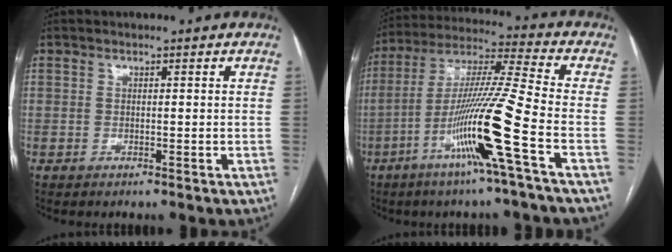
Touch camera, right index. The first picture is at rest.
{"total": 15.9, "force": [-6.2, -1.9, 14.5], "torque": [-0.281, -0.010, -0.119]}